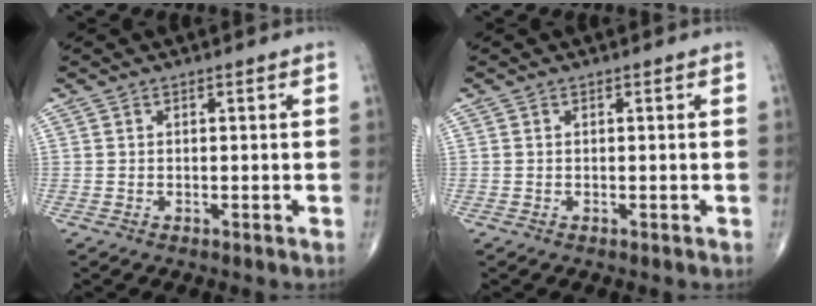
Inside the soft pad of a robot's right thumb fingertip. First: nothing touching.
{"total": 0.0}